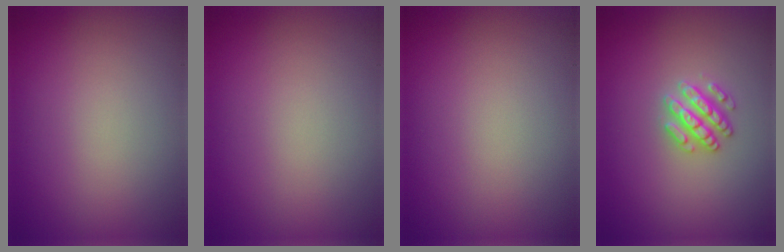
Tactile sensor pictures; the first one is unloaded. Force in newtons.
{"total": 0.0}
{"total": 0.0}
{"total": 2.5, "press": 2.5, "slide": 0.4}